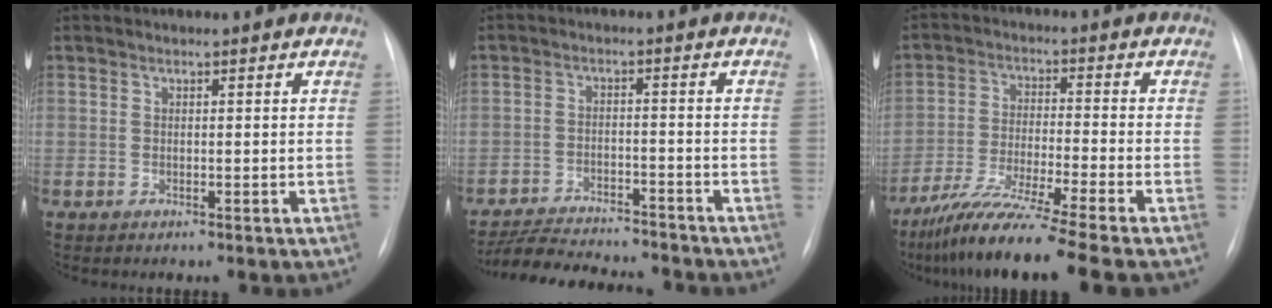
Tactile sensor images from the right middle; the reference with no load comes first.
{"total": 12.9, "force": [-12.1, 1.6, 4.2], "torque": [-0.072, -0.005, -0.180]}
{"total": 14.3, "force": [-11.2, -1.5, 8.8], "torque": [-0.166, -0.043, -0.191]}